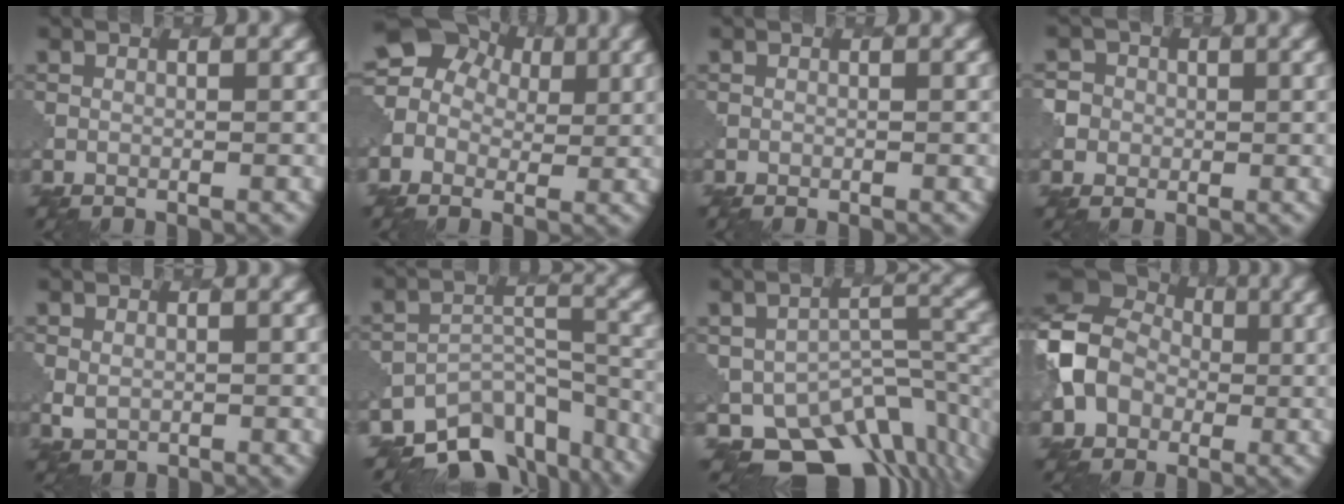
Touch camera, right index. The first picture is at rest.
{"total": 8.4, "force": [1.9, 7.4, 3.6], "torque": [-0.063, 0.030, -0.009]}
{"total": 0.0}
{"total": 3.4, "force": [0.1, 3.4, 0.4], "torque": [0.013, 0.017, -0.023]}
{"total": 1.0, "force": [0.4, 0.9, 0.3], "torque": [-0.011, -0.006, 0.014]}
{"total": 9.7, "force": [-8.2, 4.4, 3.0], "torque": [-0.039, -0.009, -0.108]}
{"total": 9.7, "force": [-6.2, 5.7, 4.8], "torque": [-0.064, -0.025, -0.083]}
{"total": 8.0, "force": [-0.6, 6.9, 3.9], "torque": [-0.075, -0.003, -0.022]}